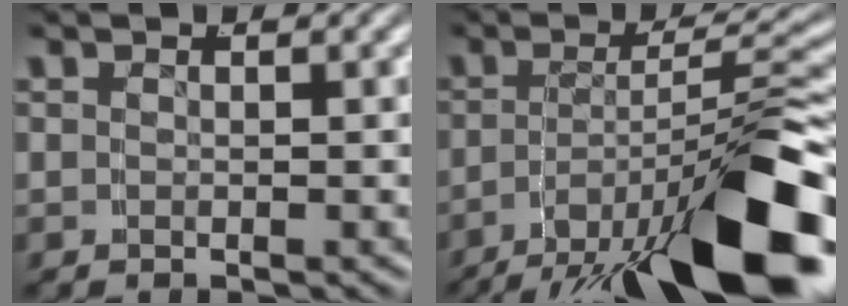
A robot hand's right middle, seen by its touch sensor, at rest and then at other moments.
{"total": 12.2, "force": [-6.0, 3.3, 10.0], "torque": [-0.140, 0.000, -0.087]}